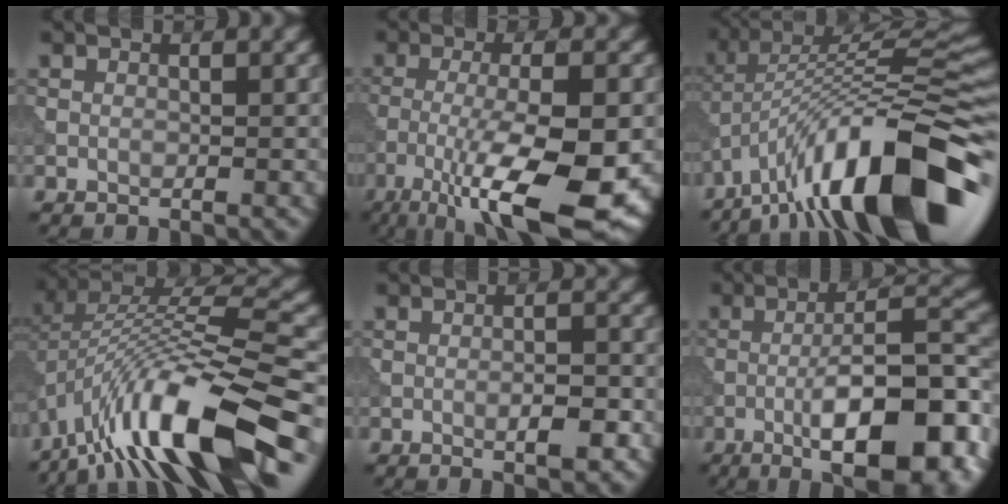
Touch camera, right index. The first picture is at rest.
{"total": 11.8, "force": [-5.5, 2.9, 10.1], "torque": [-0.178, -0.018, -0.089]}
{"total": 14.9, "force": [-8.2, 4.1, 11.7], "torque": [-0.198, 0.030, -0.136]}
{"total": 13.9, "force": [-6.9, 3.8, 11.4], "torque": [-0.209, 0.024, -0.116]}
{"total": 2.8, "force": [-0.8, 0.6, 2.6], "torque": [-0.039, 0.002, -0.011]}
{"total": 12.2, "force": [-4.7, 3.1, 10.8], "torque": [-0.158, 0.010, -0.073]}